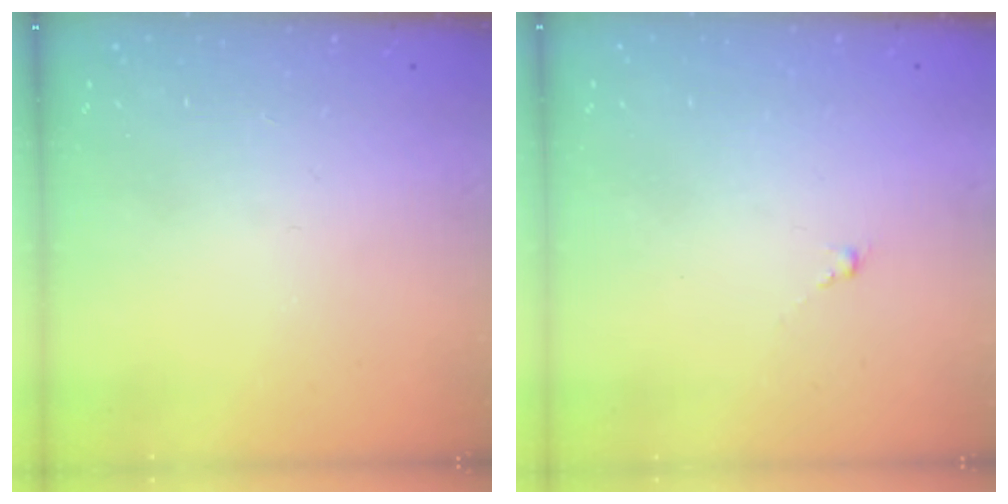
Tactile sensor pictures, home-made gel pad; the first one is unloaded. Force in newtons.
{"total": 0.0}